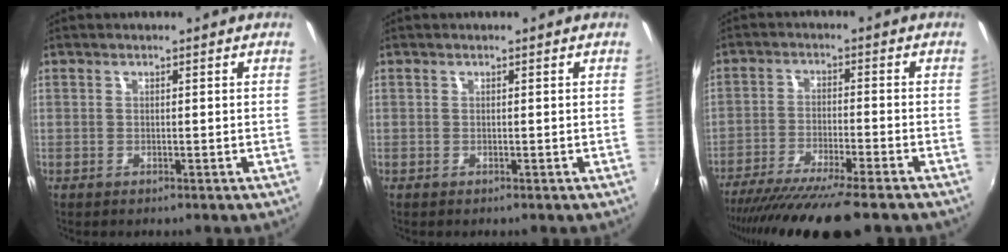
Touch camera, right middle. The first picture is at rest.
{"total": 0.0}
{"total": 15.1, "force": [-12.6, 0.8, 8.2], "torque": [-0.163, -0.041, -0.206]}